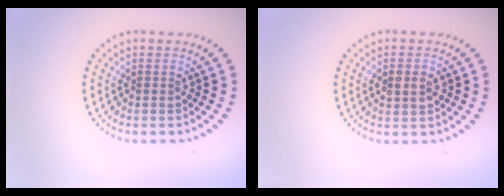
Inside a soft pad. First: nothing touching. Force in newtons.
{"total": 2.0, "press": 1.9, "slide": 0.3}